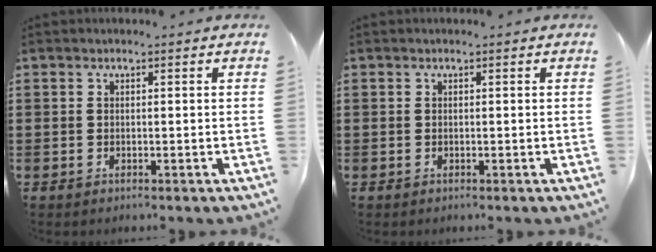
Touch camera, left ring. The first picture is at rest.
{"total": 0.0}